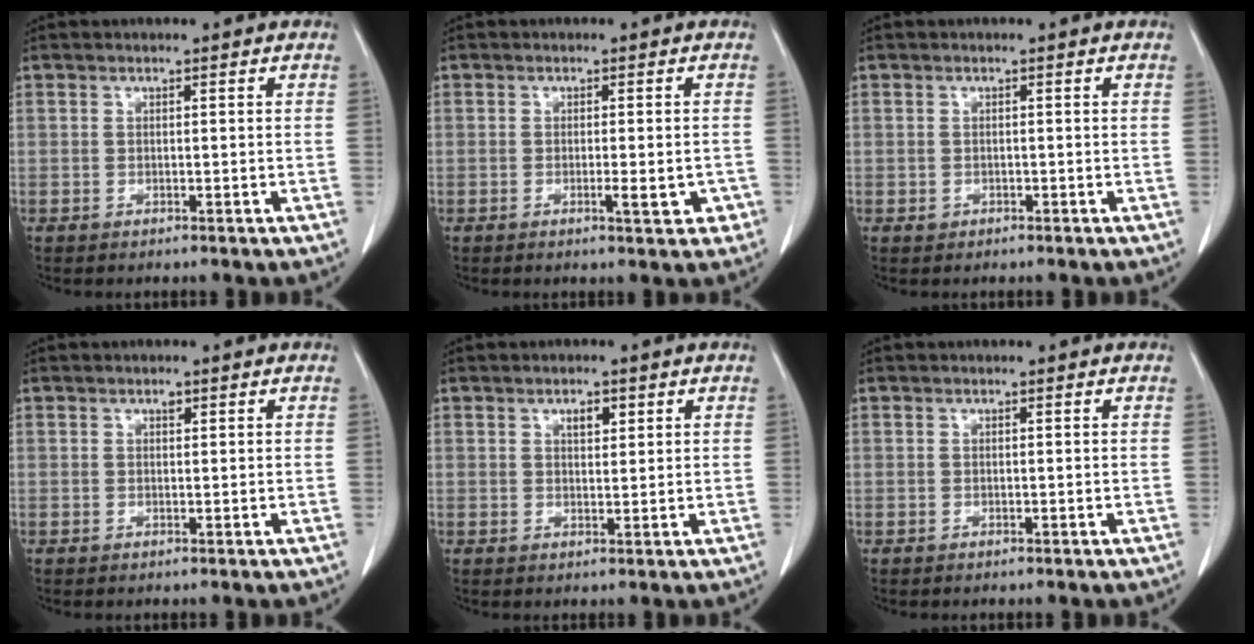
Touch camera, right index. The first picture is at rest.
{"total": 3.6, "force": [-1.3, 1.0, 3.2], "torque": [-0.041, -0.001, -0.016]}
{"total": 0.7, "force": [-0.3, 0.6, 0.1], "torque": [-0.004, 0.002, -0.004]}
{"total": 0.6, "force": [0.4, 0.3, 0.3], "torque": [-0.007, -0.002, 0.006]}
{"total": 2.3, "force": [1.2, 1.0, 1.6], "torque": [-0.026, -0.002, 0.019]}
{"total": 0.0}